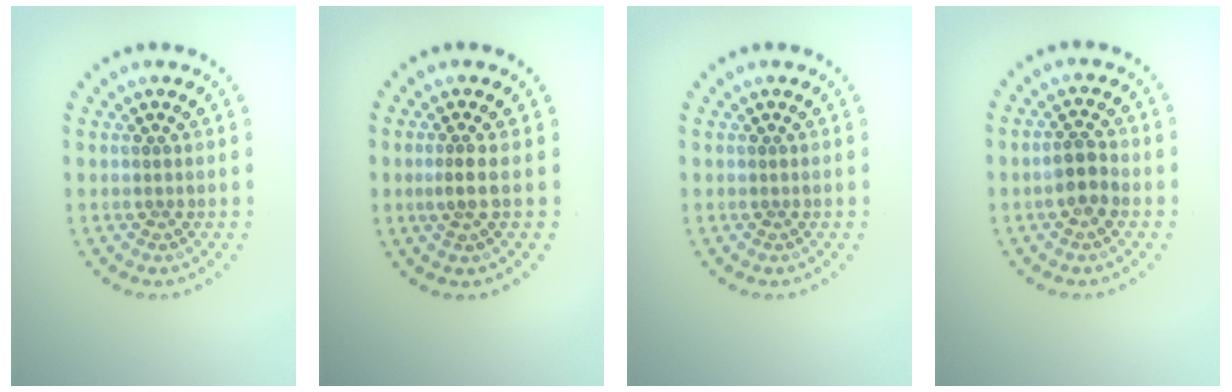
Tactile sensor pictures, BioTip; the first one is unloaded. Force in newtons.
{"total": 1.7, "press": 1.3, "slide": 1.2}
{"total": 0.0}
{"total": 2.0, "press": 1.9, "slide": 0.7}